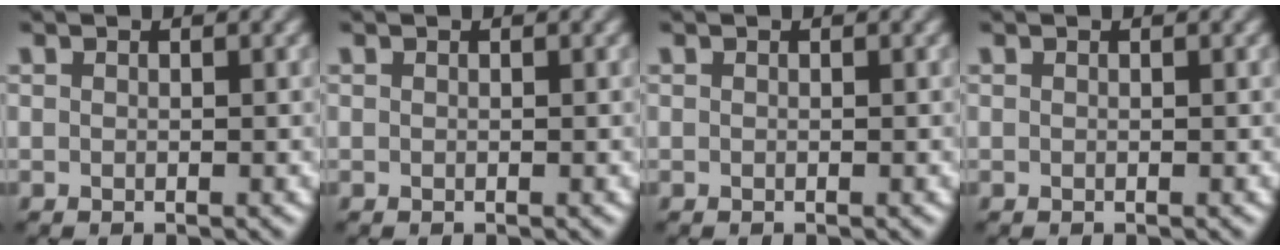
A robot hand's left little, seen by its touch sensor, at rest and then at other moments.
{"total": 0.0}
{"total": 0.0}
{"total": 0.0}